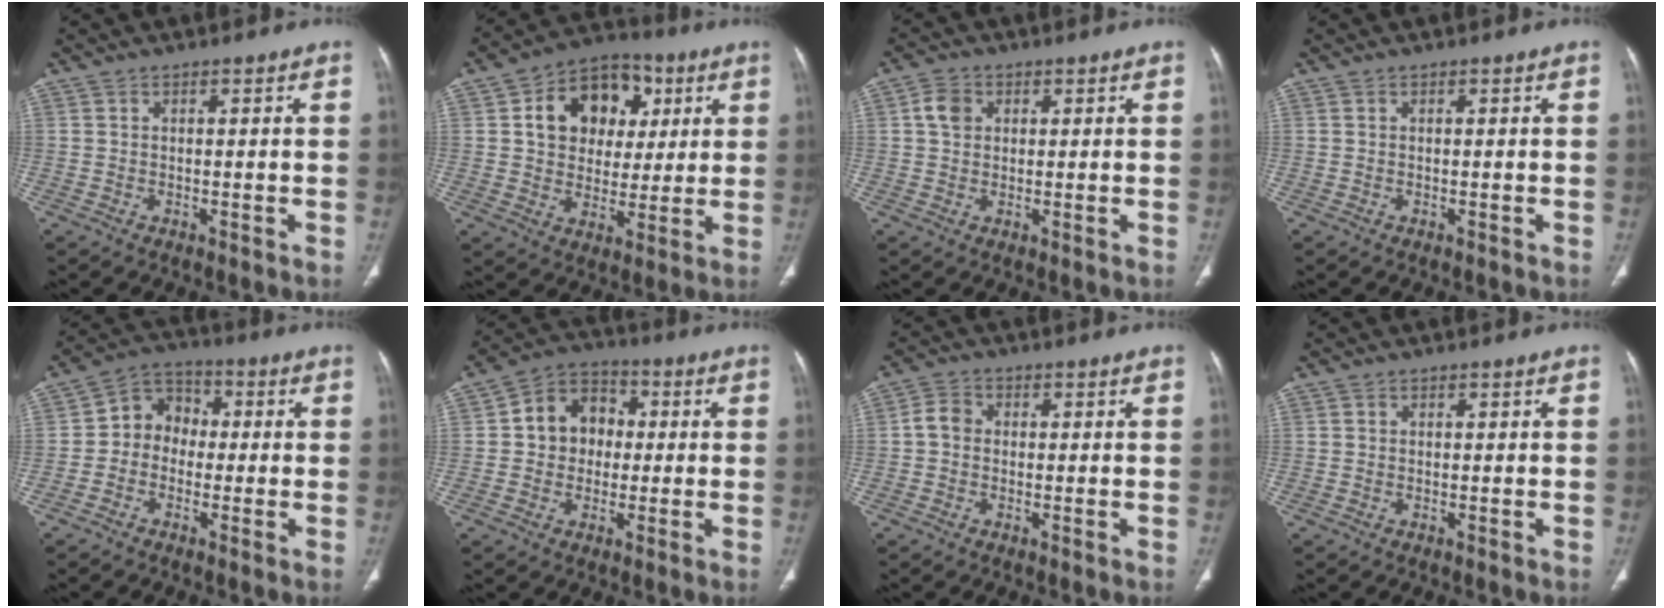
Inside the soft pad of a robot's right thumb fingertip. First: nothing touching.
{"total": 15.3, "force": [4.4, 11.8, 8.7], "torque": [-0.094, 0.004, 0.068]}
{"total": 3.9, "force": [1.0, 3.2, 2.0], "torque": [-0.029, 0.002, 0.017]}
{"total": 0.0}
{"total": 7.4, "force": [-0.8, 6.4, 3.6], "torque": [-0.026, 0.032, -0.034]}
{"total": 9.7, "force": [0.5, 8.2, 5.3], "torque": [-0.049, 0.024, -0.004]}
{"total": 3.4, "force": [-0.2, 2.8, 1.8], "torque": [-0.027, 0.011, -0.011]}
{"total": 0.0}